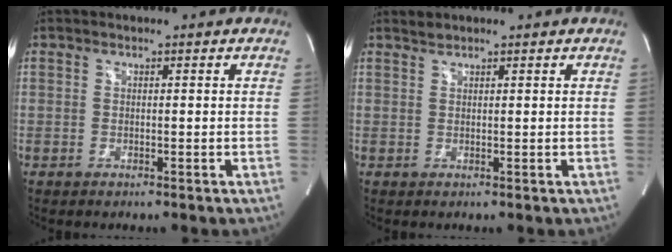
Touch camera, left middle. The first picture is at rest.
{"total": 0.8, "force": [0.8, 0.2, 0.0], "torque": [-0.006, 0.005, 0.017]}